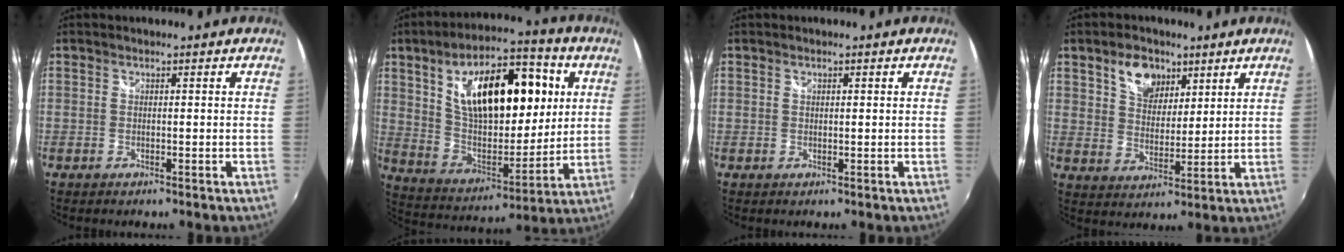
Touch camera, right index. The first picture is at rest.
{"total": 23.5, "force": [7.2, 11.8, 19.0], "torque": [-0.326, 0.019, 0.128]}
{"total": 0.6, "force": [0.3, 0.2, 0.4], "torque": [-0.008, 0.002, 0.005]}
{"total": 8.2, "force": [4.7, 5.3, 4.1], "torque": [-0.064, 0.013, 0.084]}